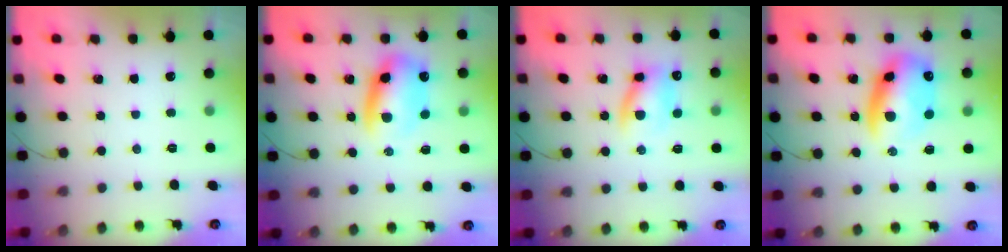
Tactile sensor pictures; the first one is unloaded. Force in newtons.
{"total": 10.4, "press": 10.0, "slide": 2.7}
{"total": 10.6, "press": 10.3, "slide": 2.3}
{"total": 12.5, "press": 12.1, "slide": 3.3}